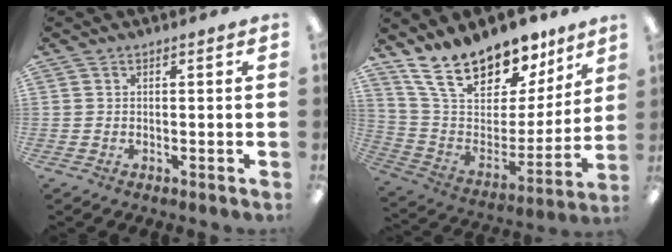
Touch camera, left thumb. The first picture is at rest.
{"total": 12.1, "force": [11.4, 4.3, -0.1], "torque": [-0.016, -0.118, 0.208]}